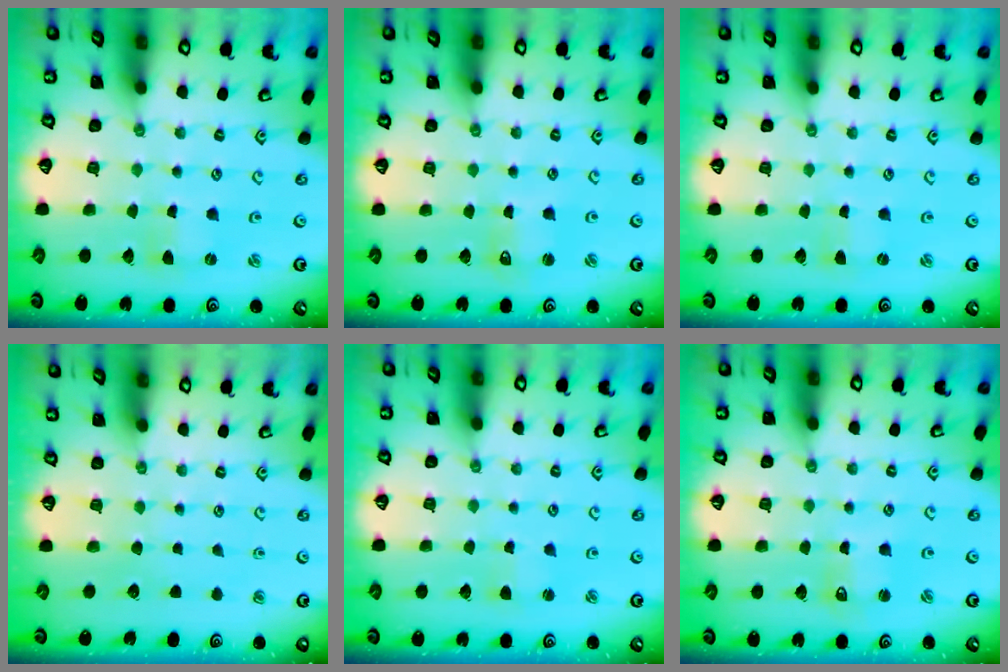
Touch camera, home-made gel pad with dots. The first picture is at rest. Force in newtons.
{"total": 1.9, "press": 1.9, "slide": 0.3}
{"total": 0.0}
{"total": 0.0}
{"total": 2.0, "press": 2.0, "slide": 0.3}
{"total": 2.3, "press": 2.3, "slide": 0.3}